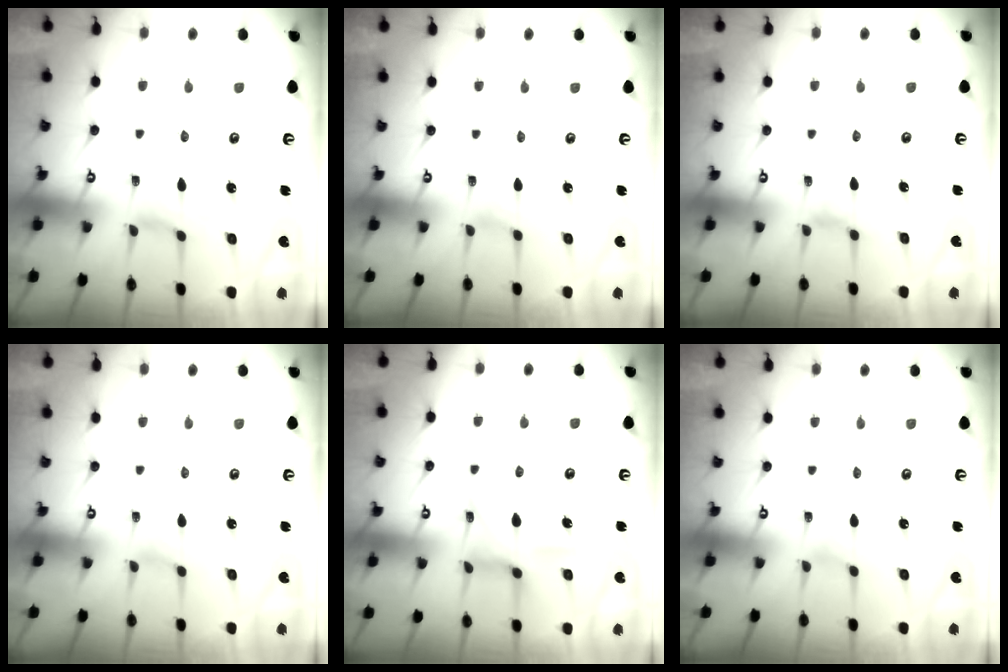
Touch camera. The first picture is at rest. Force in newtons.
{"total": 0.0}
{"total": 1.1, "press": 1.0, "slide": 0.3}
{"total": 0.0}
{"total": 10.9, "press": 10.8, "slide": 0.9}
{"total": 0.0}